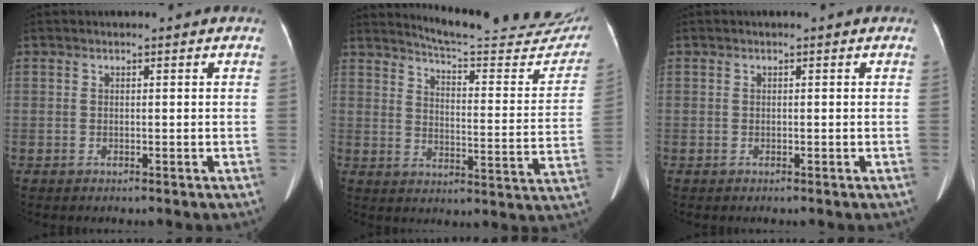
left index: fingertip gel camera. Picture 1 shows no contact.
{"total": 23.0, "force": [21.6, 2.5, 7.4], "torque": [-0.092, -0.093, 0.255]}
{"total": 0.0}